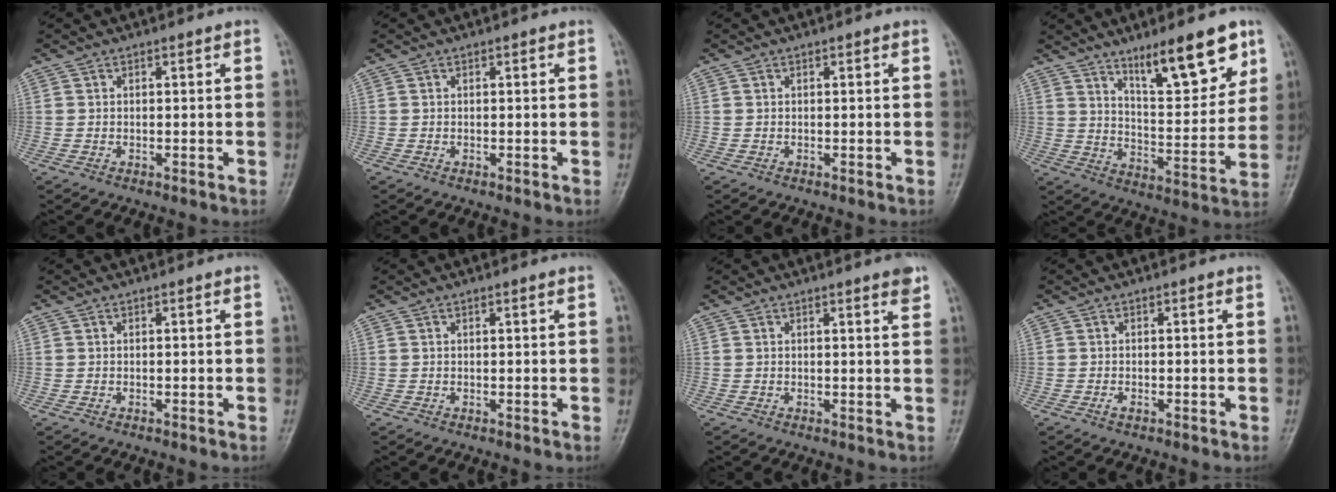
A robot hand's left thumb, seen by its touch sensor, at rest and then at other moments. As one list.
[{"total": 0.0}, {"total": 0.0}, {"total": 15.2, "force": [9.7, 4.4, 10.9], "torque": [-0.130, -0.061, 0.161]}, {"total": 0.0}, {"total": 0.5, "force": [0.3, 0.0, 0.4], "torque": [-0.009, -0.001, 0.006]}, {"total": 2.4, "force": [1.7, 0.2, 1.7], "torque": [-0.020, -0.009, 0.019]}, {"total": 0.9, "force": [-0.4, 0.5, 0.7], "torque": [-0.012, 0.000, -0.007]}]